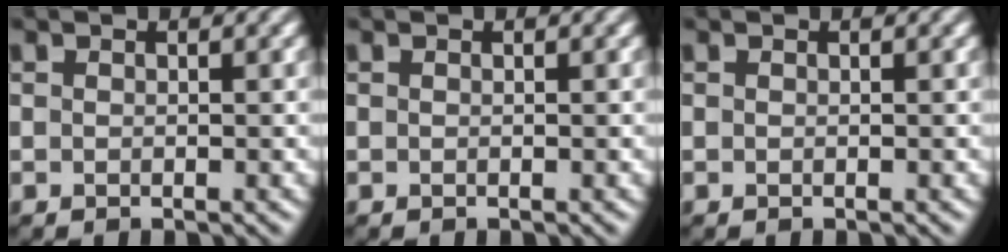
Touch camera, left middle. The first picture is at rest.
{"total": 0.0}
{"total": 0.0}